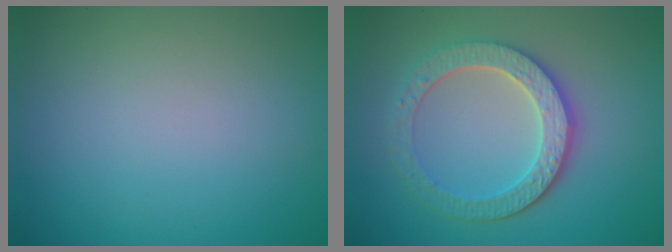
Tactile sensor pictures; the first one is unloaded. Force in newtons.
{"total": 4.6, "press": 4.1, "slide": 2.1}